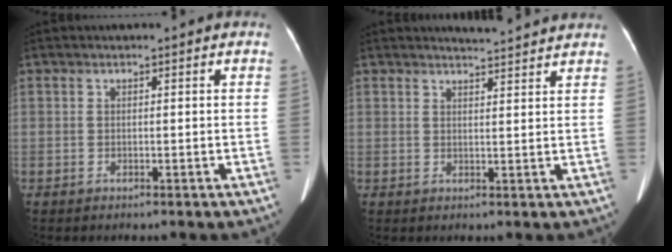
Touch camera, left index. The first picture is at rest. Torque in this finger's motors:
{"motor_torque": [0.53, -0.96, -0.01, -0.01]}